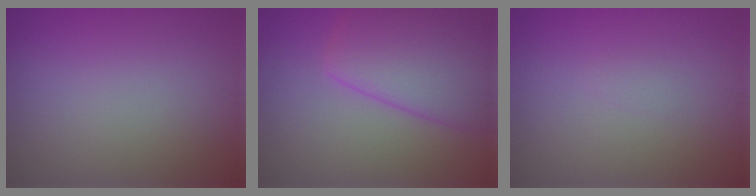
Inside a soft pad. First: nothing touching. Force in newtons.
{"total": 7.0, "press": 7.0, "slide": 0.4}
{"total": 0.5, "press": 0.5, "slide": 0.1}